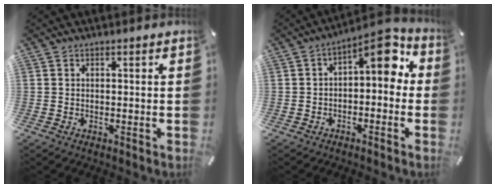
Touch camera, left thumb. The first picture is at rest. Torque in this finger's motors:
{"motor_torque": [0.13, 0.67, 0.33, -0.03, 0.13]}